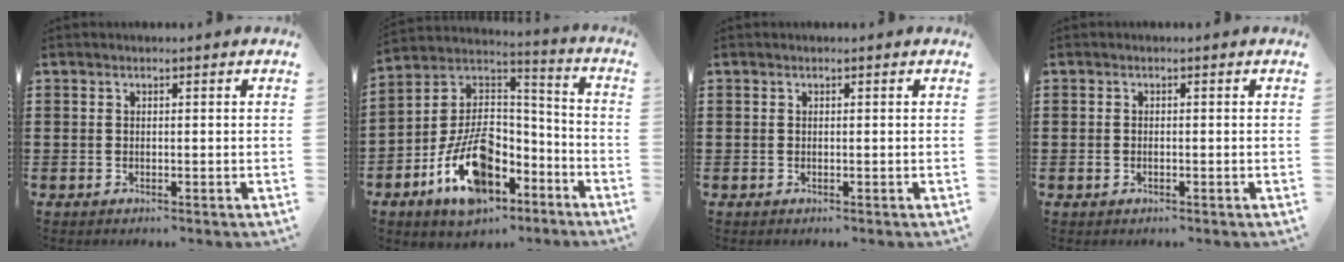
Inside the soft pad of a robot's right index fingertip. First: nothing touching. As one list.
[{"total": 13.4, "force": [-7.0, 7.4, 8.7], "torque": [-0.187, 0.023, -0.133]}, {"total": 0.0}, {"total": 0.9, "force": [-0.3, 0.5, 0.6], "torque": [-0.014, -0.001, -0.006]}]